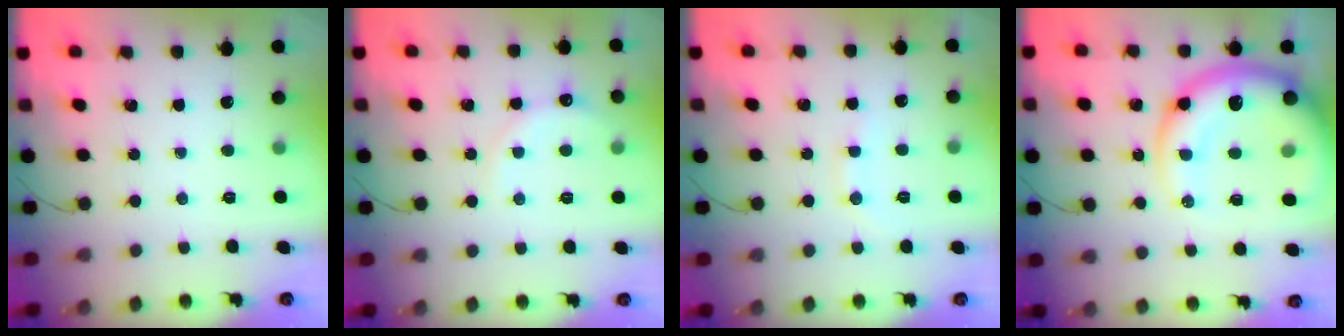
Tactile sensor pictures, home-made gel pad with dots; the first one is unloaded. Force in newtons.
{"total": 5.4, "press": 5.3, "slide": 1.0}
{"total": 7.5, "press": 7.5, "slide": 1.0}
{"total": 19.8, "press": 19.1, "slide": 5.0}